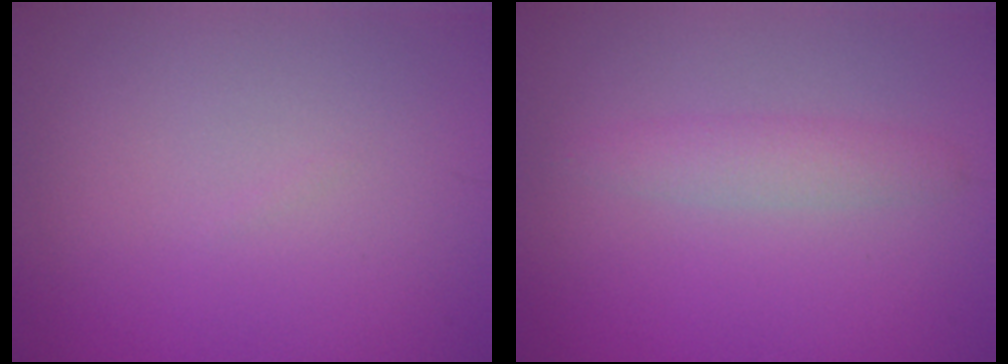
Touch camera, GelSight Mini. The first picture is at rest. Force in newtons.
{"total": 2.0, "press": 2.0, "slide": 0.1}